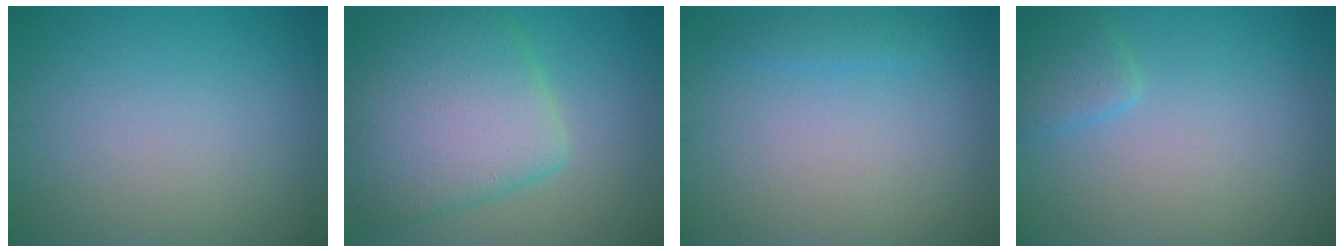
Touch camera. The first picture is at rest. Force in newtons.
{"total": 9.3, "press": 9.3, "slide": 0.4}
{"total": 1.0, "press": 1.0, "slide": 0.1}
{"total": 2.0, "press": 2.0, "slide": 0.1}